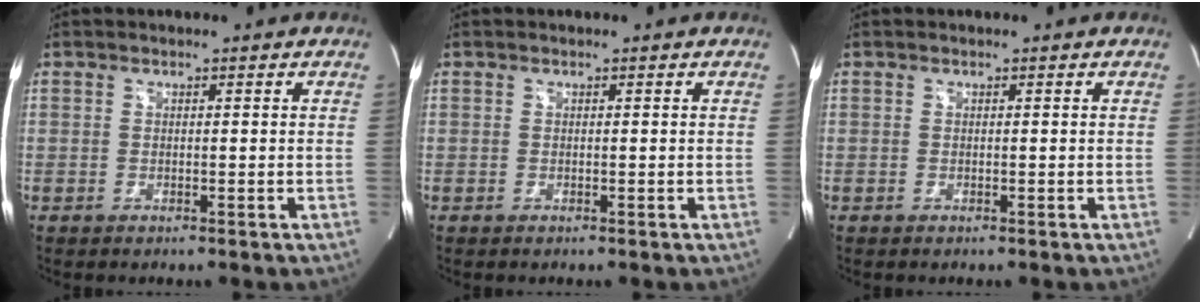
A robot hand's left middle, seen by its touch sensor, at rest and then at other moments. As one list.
[{"total": 0.0}, {"total": 0.0}]